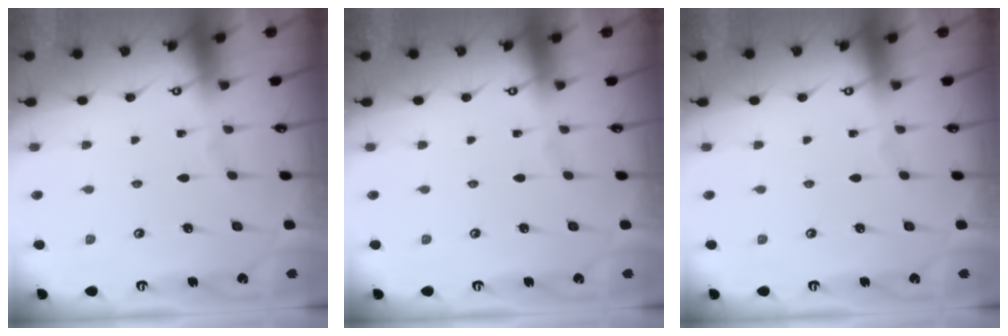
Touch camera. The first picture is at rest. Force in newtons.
{"total": 0.0}
{"total": 0.0}